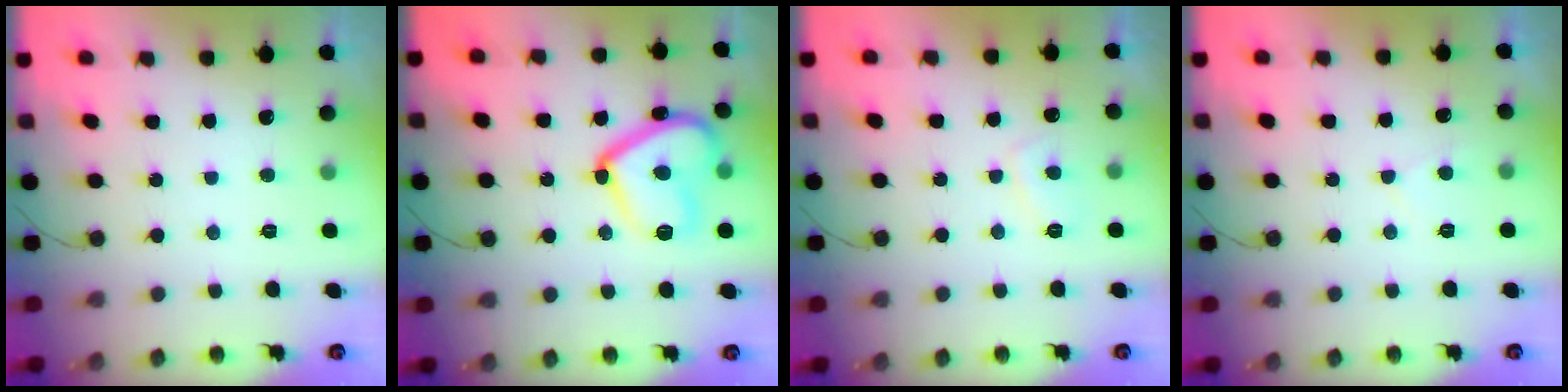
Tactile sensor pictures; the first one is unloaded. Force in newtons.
{"total": 16.9, "press": 16.8, "slide": 1.5}
{"total": 3.3, "press": 3.2, "slide": 0.9}
{"total": 2.3, "press": 2.3, "slide": 0.4}